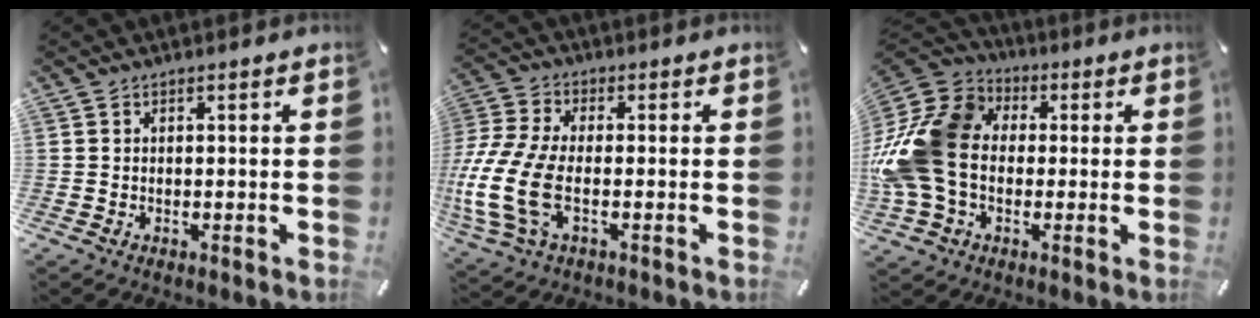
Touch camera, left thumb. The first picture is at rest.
{"total": 13.6, "force": [-3.1, 7.6, 10.8], "torque": [-0.249, -0.005, -0.056]}
{"total": 18.4, "force": [-0.9, 15.2, 10.4], "torque": [-0.247, 0.019, -0.017]}